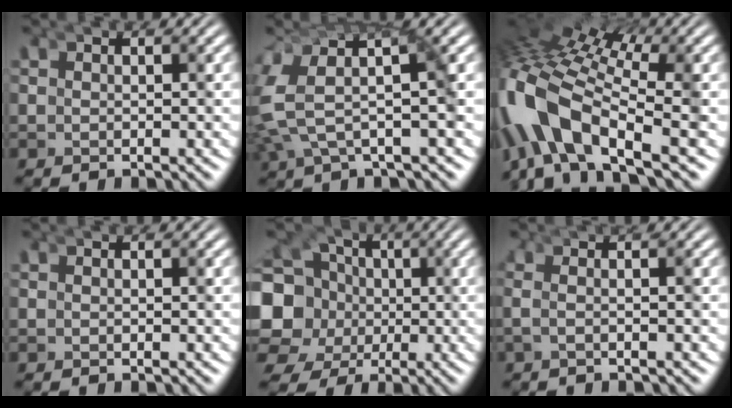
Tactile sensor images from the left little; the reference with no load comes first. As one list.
[{"total": 4.9, "force": [-1.5, 2.7, 3.8], "torque": [-0.098, -0.013, -0.029]}, {"total": 8.5, "force": [-4.3, 5.1, 5.3], "torque": [-0.180, -0.068, -0.048]}, {"total": 0.0}, {"total": 8.5, "force": [-1.3, 7.6, 3.6], "torque": [-0.110, -0.062, -0.011]}, {"total": 1.7, "force": [-0.3, 0.6, 1.6], "torque": [-0.033, 0.008, -0.014]}]